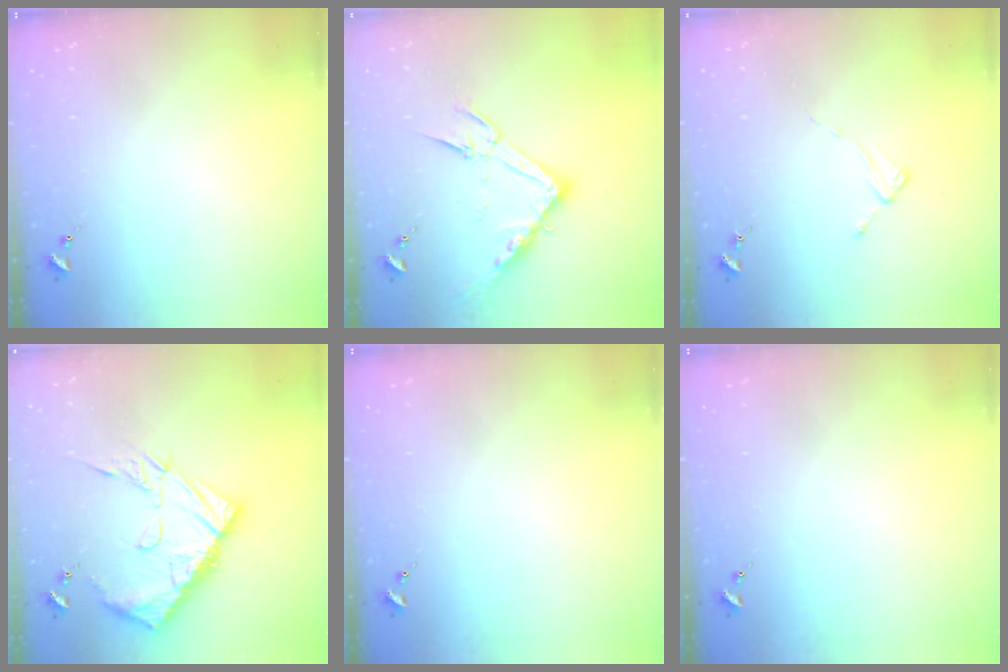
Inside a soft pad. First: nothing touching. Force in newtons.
{"total": 13.9, "press": 13.8, "slide": 0.9}
{"total": 2.0, "press": 2.0, "slide": 0.3}
{"total": 16.8, "press": 16.7, "slide": 1.7}
{"total": 0.0}
{"total": 0.0}